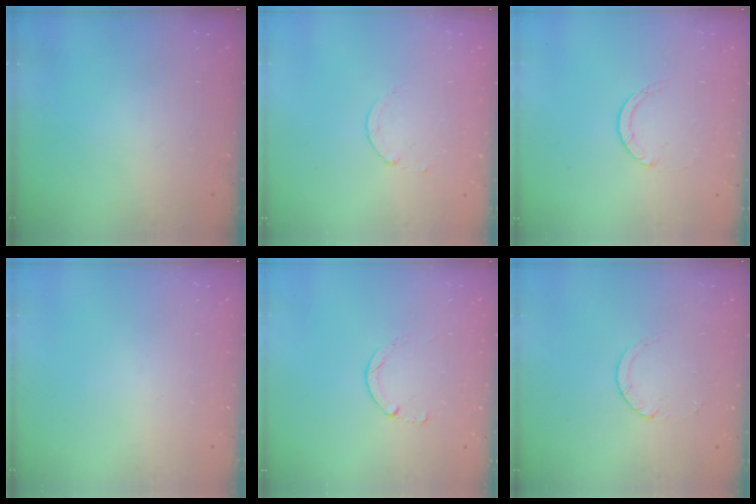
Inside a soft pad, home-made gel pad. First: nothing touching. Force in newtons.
{"total": 2.3, "press": 2.3, "slide": 0.3}
{"total": 1.1, "press": 1.1, "slide": 0.1}
{"total": 0.0}
{"total": 1.8, "press": 1.8, "slide": 0.2}
{"total": 2.5, "press": 2.4, "slide": 0.2}